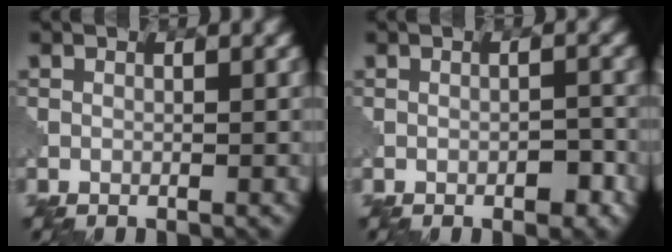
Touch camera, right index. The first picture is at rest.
{"total": 1.7, "force": [-0.8, 0.8, 1.3], "torque": [-0.018, 0.003, -0.012]}